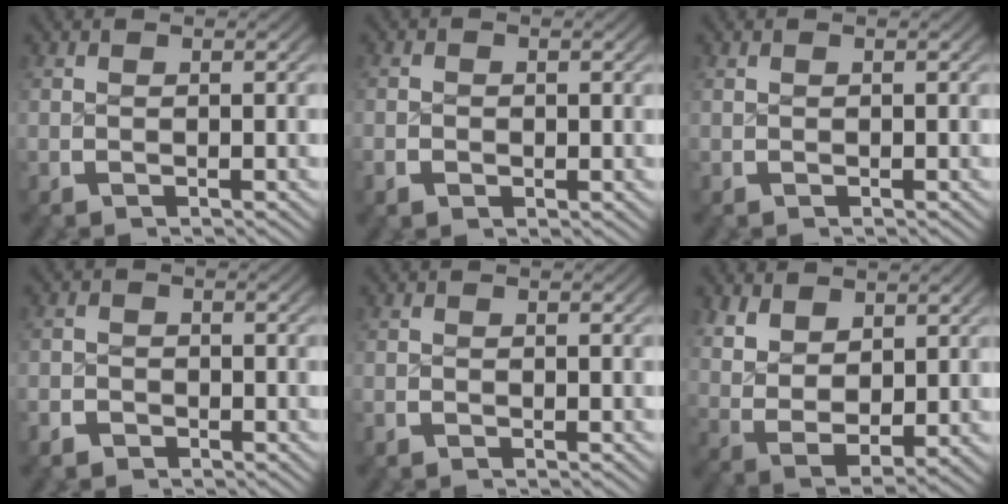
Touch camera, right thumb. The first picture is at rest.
{"total": 1.2, "force": [-0.4, 1.0, 0.5], "torque": [-0.012, -0.003, -0.008]}
{"total": 0.0}
{"total": 2.0, "force": [-1.4, 1.3, 0.1], "torque": [0.001, -0.005, -0.029]}
{"total": 0.6, "force": [-0.6, 0.3, 0.1], "torque": [-0.002, -0.002, -0.012]}
{"total": 7.5, "force": [0.6, 5.4, 5.2], "torque": [-0.125, -0.042, 0.036]}